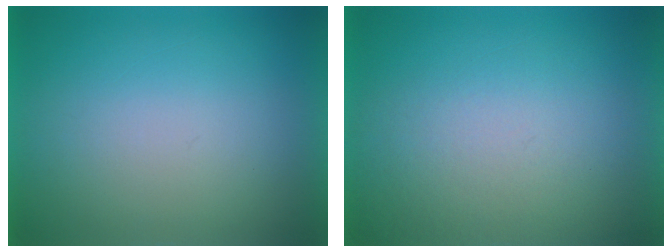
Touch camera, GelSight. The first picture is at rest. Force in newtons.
{"total": 4.5}